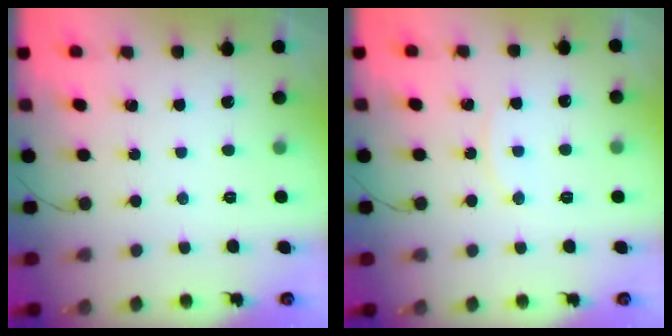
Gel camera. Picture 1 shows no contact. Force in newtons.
{"total": 6.4, "press": 6.4, "slide": 0.3}